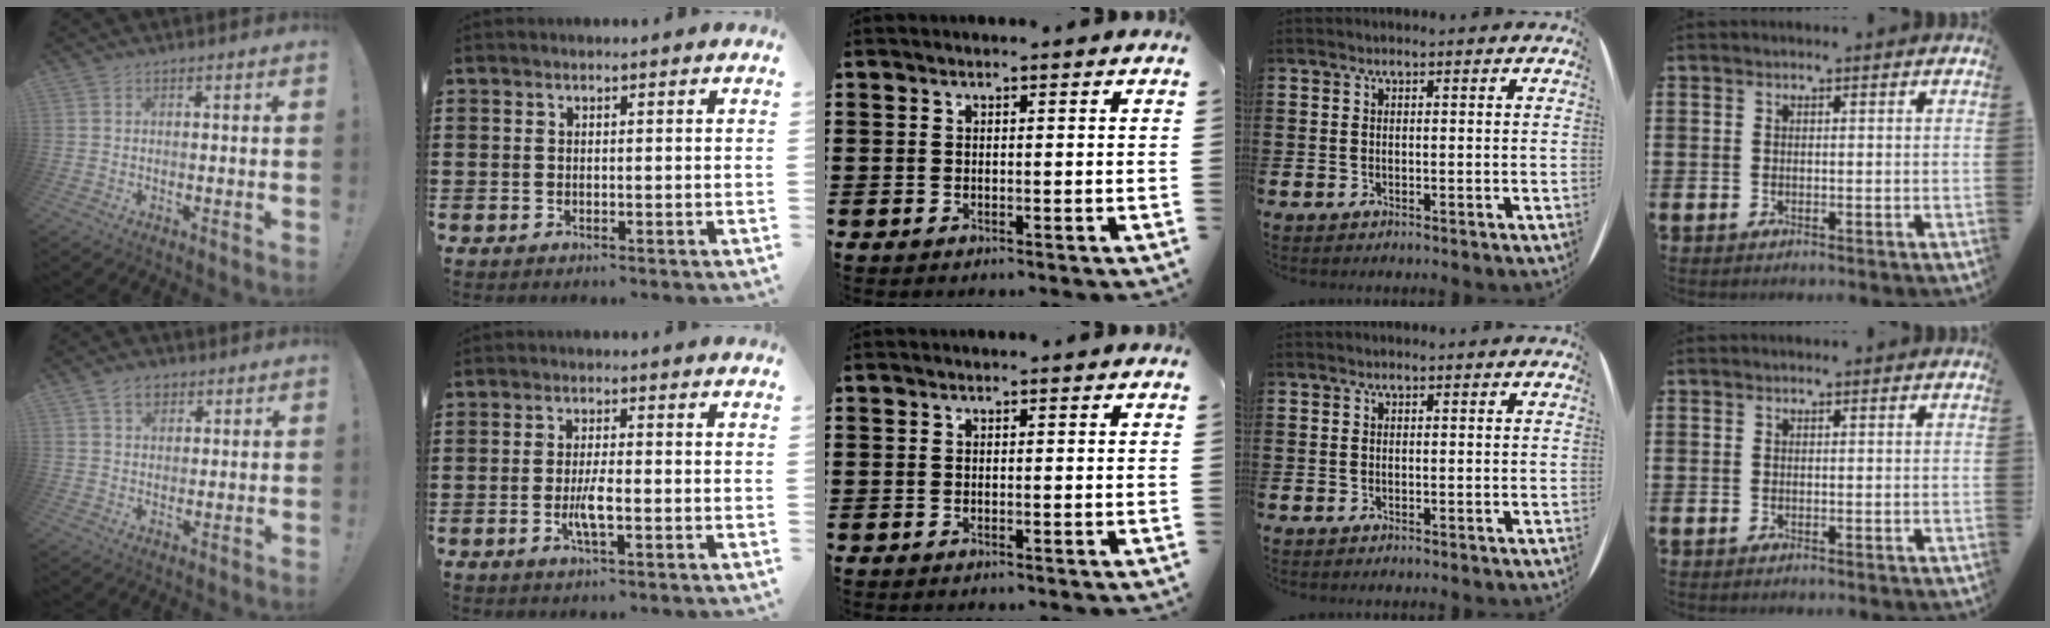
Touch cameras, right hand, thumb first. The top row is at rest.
{"thumb": {"total": 5.2, "force": [2.9, 3.6, 2.4], "torque": [-0.030, -0.006, 0.051]}, "index": {"total": 3.7, "force": [-1.1, 0.7, 3.4], "torque": [-0.072, -0.004, -0.024]}}